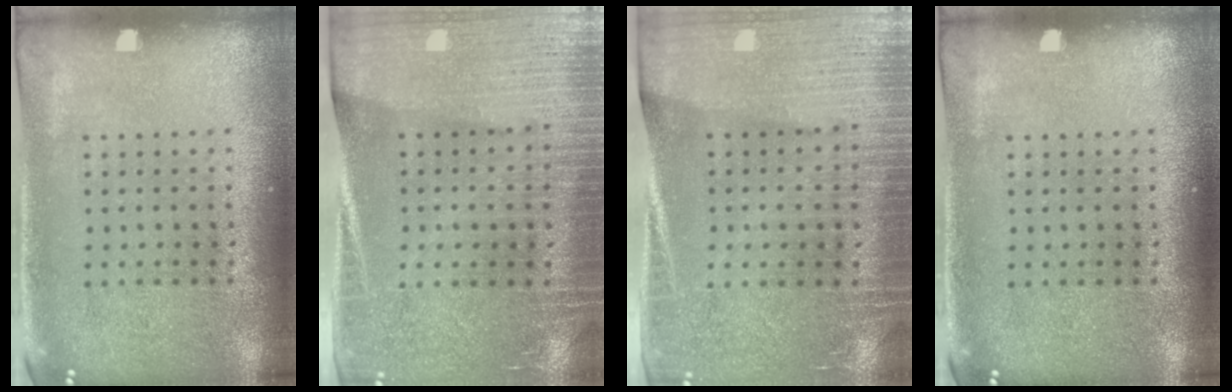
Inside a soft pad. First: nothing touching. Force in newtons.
{"total": 3.4, "press": 3.1, "slide": 1.4}
{"total": 3.4, "press": 3.1, "slide": 1.4}
{"total": 0.0}